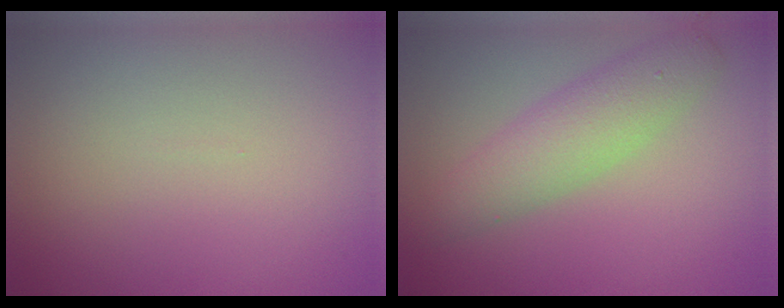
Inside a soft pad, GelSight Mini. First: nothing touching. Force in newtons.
{"total": 4.1, "press": 4.1, "slide": 0.1}